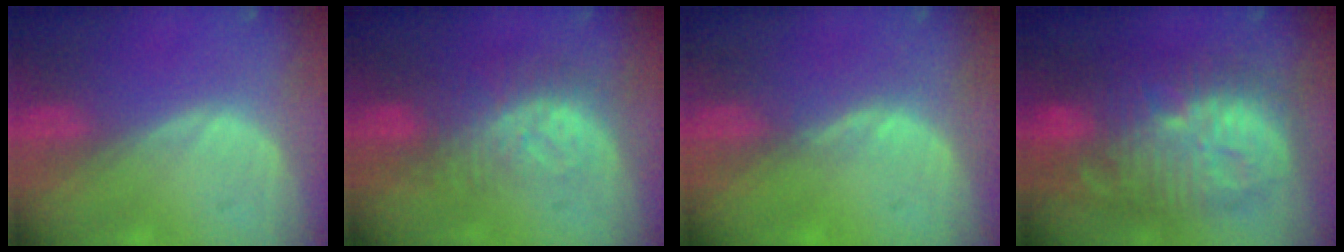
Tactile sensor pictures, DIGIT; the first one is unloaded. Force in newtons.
{"total": 8.3, "press": 7.2, "slide": 4.1}
{"total": 1.1, "press": 1.0, "slide": 0.5}
{"total": 13.7, "press": 13.6, "slide": 1.2}